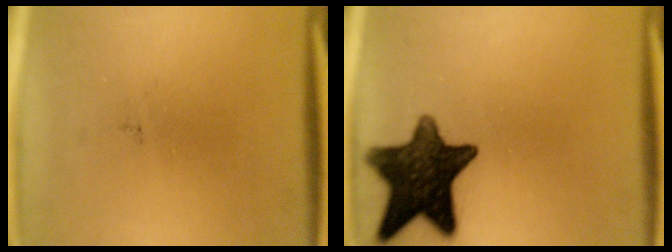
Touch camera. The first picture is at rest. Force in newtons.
{"total": 14.3}